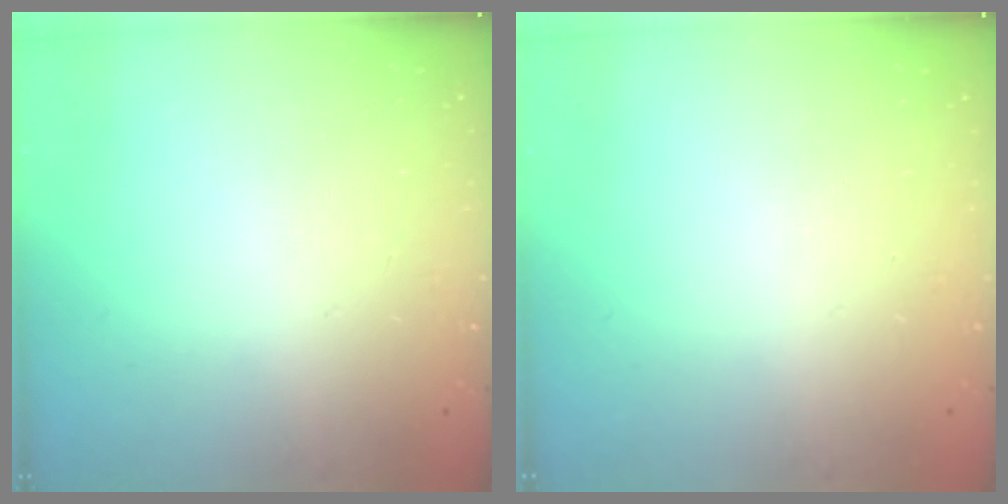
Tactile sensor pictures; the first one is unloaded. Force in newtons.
{"total": 0.0}